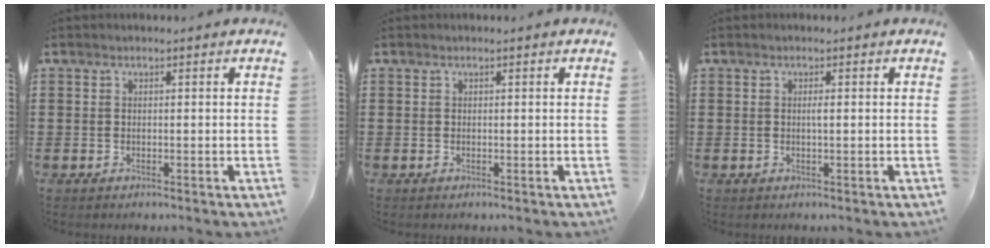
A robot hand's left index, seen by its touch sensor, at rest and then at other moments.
{"total": 0.0}
{"total": 1.0, "force": [0.2, 0.1, 1.0], "torque": [-0.020, -0.003, 0.003]}